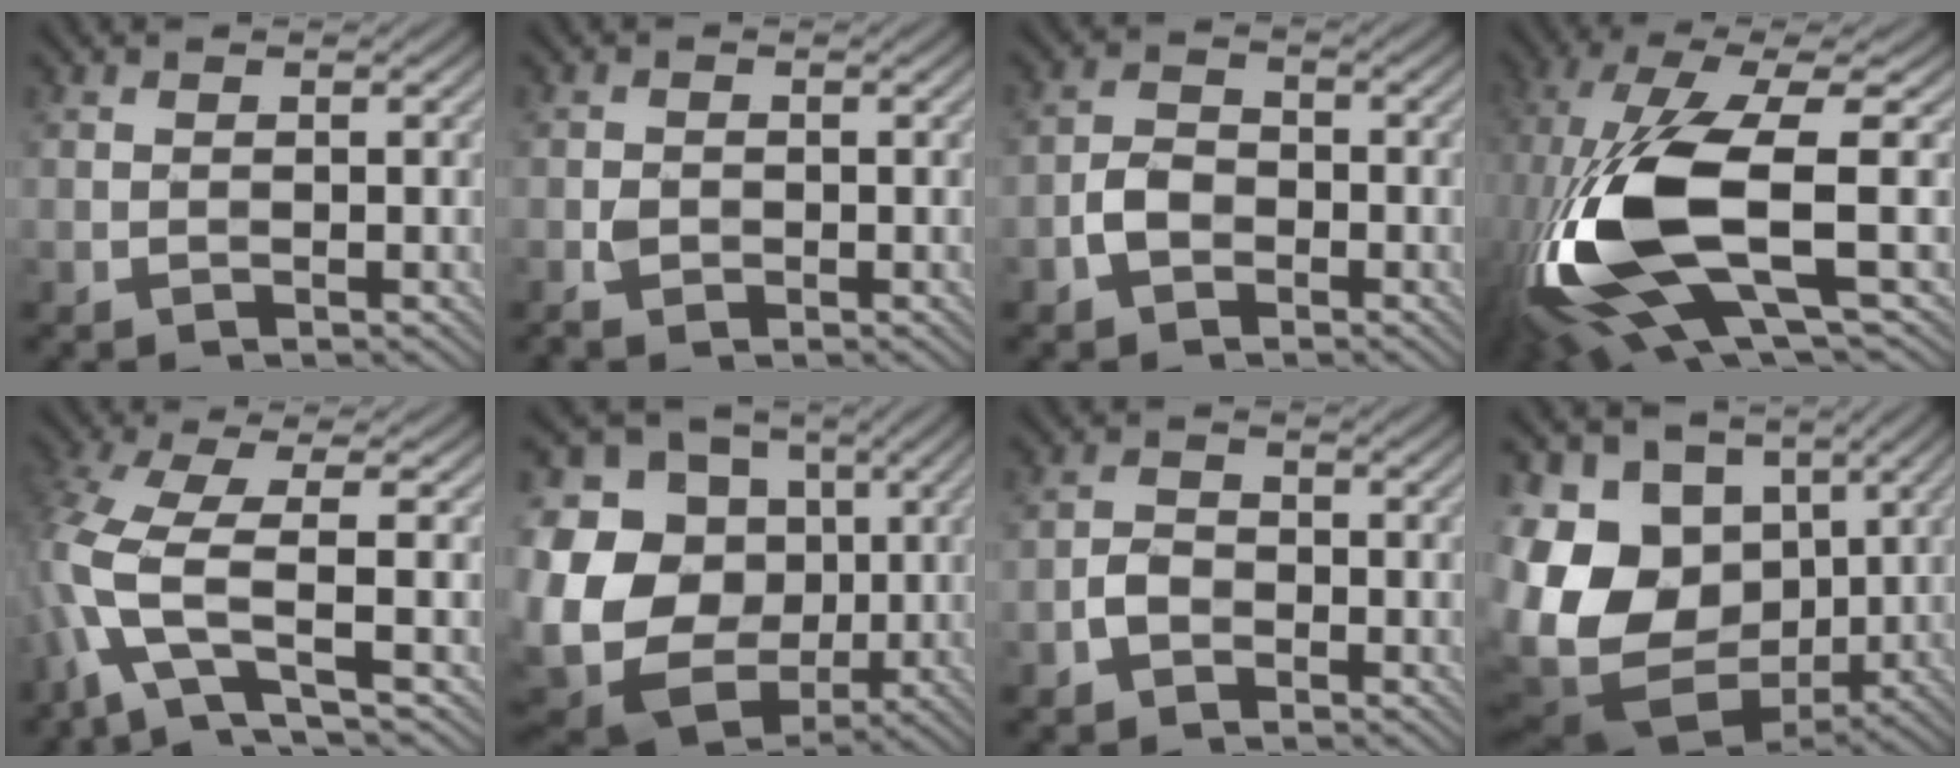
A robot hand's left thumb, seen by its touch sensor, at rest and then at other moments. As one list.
[{"total": 1.4, "force": [-0.6, 1.0, 0.7], "torque": [-0.015, -0.003, -0.014]}, {"total": 3.3, "force": [-1.7, 2.3, 1.7], "torque": [-0.033, 0.005, -0.040]}, {"total": 17.4, "force": [-3.5, 5.9, 15.9], "torque": [-0.385, -0.012, -0.049]}, {"total": 9.4, "force": [-1.6, 2.9, 8.7], "torque": [-0.203, 0.008, -0.054]}, {"total": 19.5, "force": [-0.4, 17.2, 9.3], "torque": [-0.241, -0.019, 0.003]}, {"total": 2.5, "force": [-1.5, 1.7, 1.1], "torque": [-0.020, 0.005, -0.035]}, {"total": 17.4, "force": [-2.2, 13.4, 10.9], "torque": [-0.262, -0.021, -0.015]}]